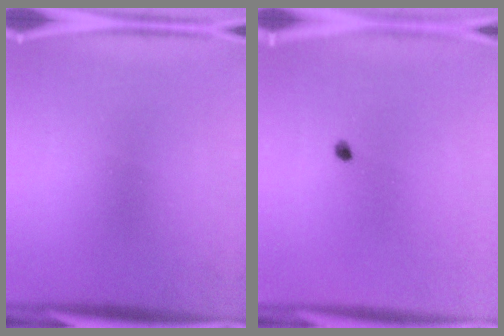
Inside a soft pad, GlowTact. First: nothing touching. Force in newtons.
{"total": 0.9}